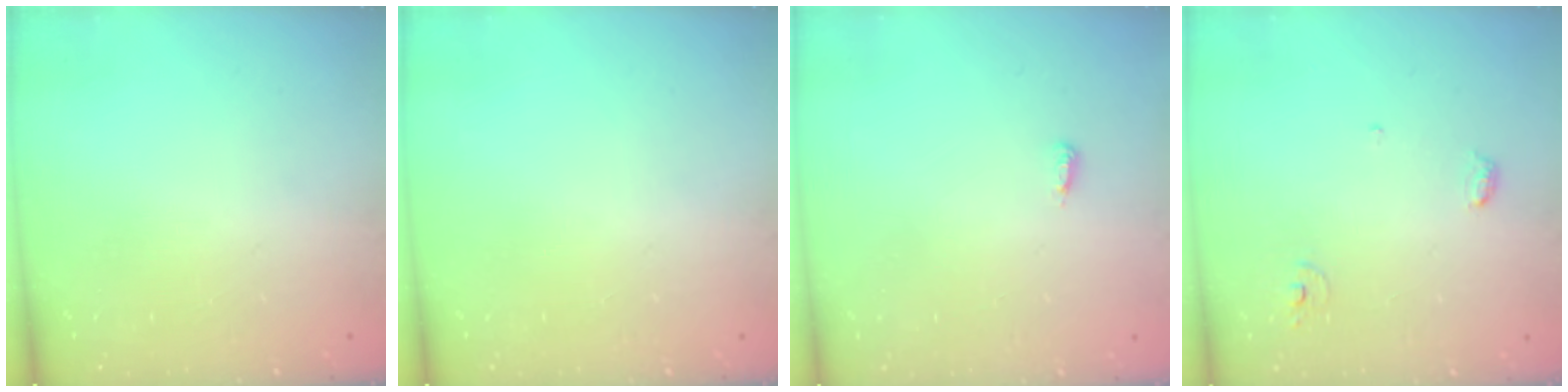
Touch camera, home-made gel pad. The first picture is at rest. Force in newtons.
{"total": 0.0}
{"total": 3.7, "press": 3.7, "slide": 0.2}
{"total": 4.0, "press": 4.0, "slide": 0.3}